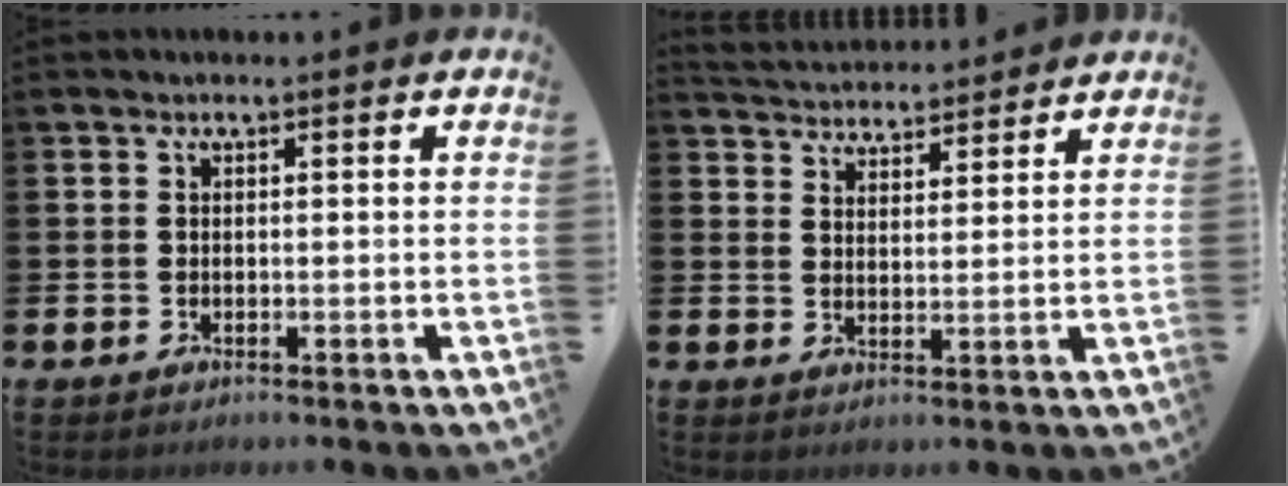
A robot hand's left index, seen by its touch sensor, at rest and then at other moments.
{"total": 4.2, "force": [4.2, 0.6, -0.4], "torque": [-0.015, -0.024, 0.076]}